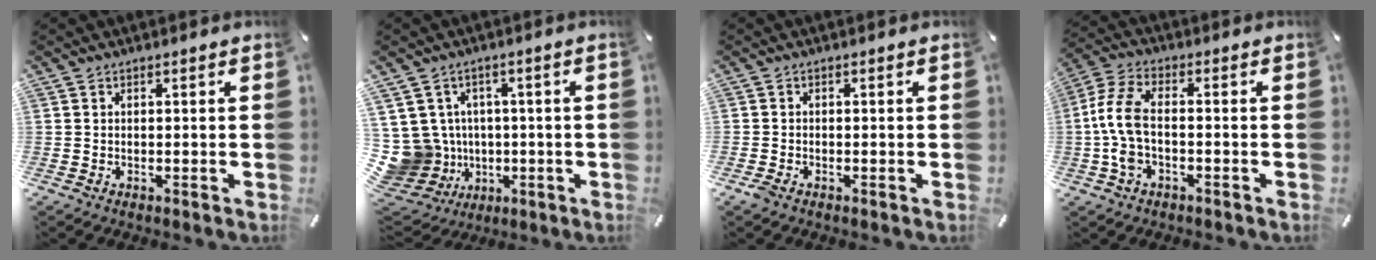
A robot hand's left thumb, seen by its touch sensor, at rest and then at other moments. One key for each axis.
{"total": 11.5, "fx": 0.0, "fy": 11.1, "fz": 2.9, "tx": -0.106, "ty": -0.010, "tz": 0.007}
{"total": 1.0, "fx": -0.8, "fy": 0.4, "fz": 0.4, "tx": -0.008, "ty": -0.001, "tz": -0.014}
{"total": 8.4, "fx": -1.2, "fy": 4.2, "fz": 7.1, "tx": -0.160, "ty": 0.000, "tz": -0.024}